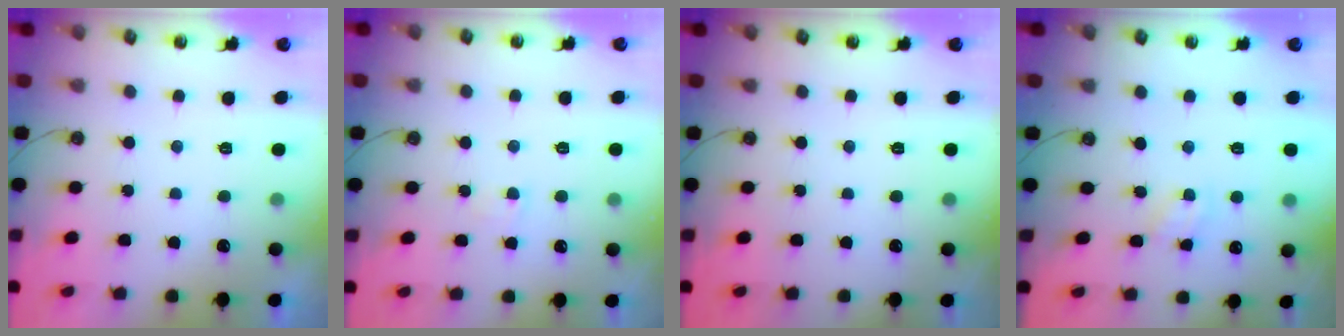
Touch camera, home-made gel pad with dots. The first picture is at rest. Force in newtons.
{"total": 3.0, "press": 3.0, "slide": 0.4}
{"total": 0.0}
{"total": 2.1, "press": 2.1, "slide": 0.3}